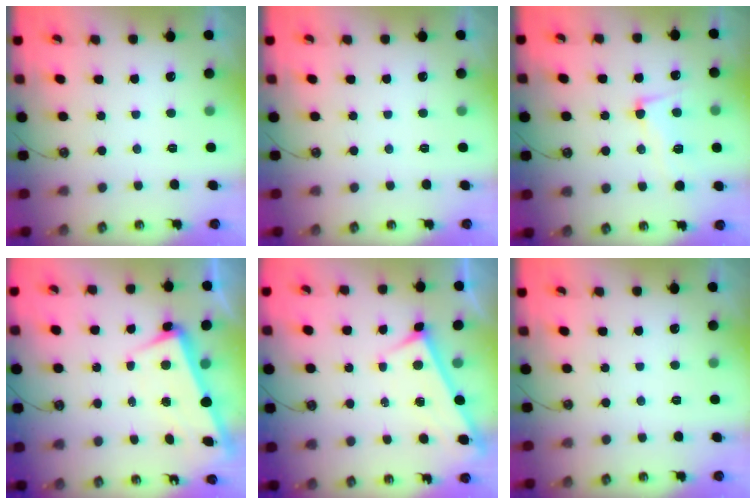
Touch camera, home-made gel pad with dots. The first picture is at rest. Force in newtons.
{"total": 0.0}
{"total": 4.5, "press": 4.1, "slide": 1.8}
{"total": 2.9, "press": 2.8, "slide": 1.0}
{"total": 3.3, "press": 3.3, "slide": 0.2}
{"total": 0.0}